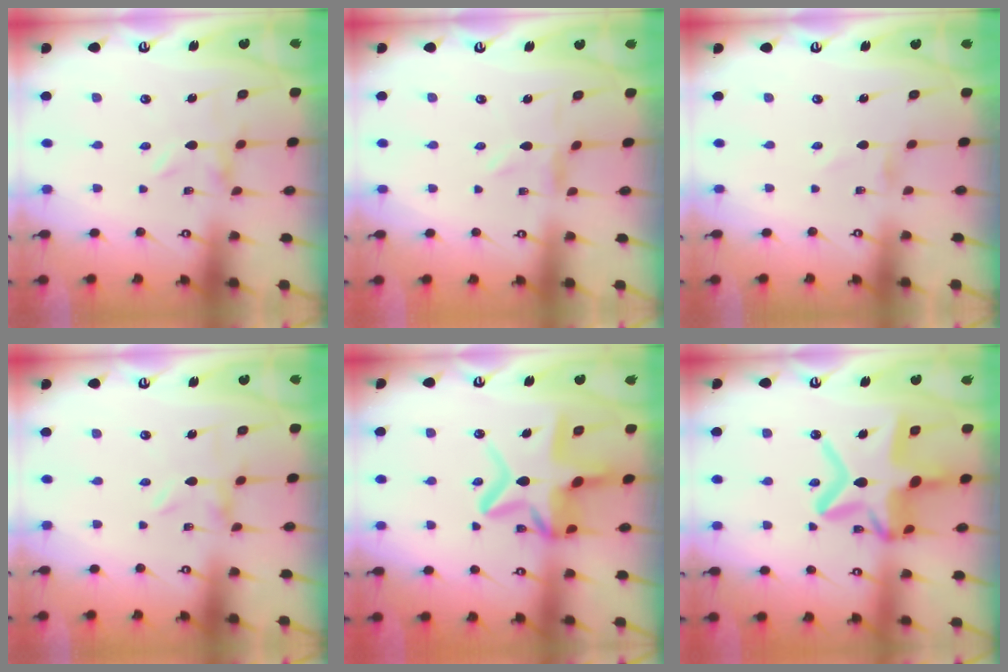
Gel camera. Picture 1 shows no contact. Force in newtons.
{"total": 0.0}
{"total": 0.0}
{"total": 0.0}
{"total": 15.5, "press": 15.4, "slide": 1.6}
{"total": 20.5, "press": 20.4, "slide": 1.9}